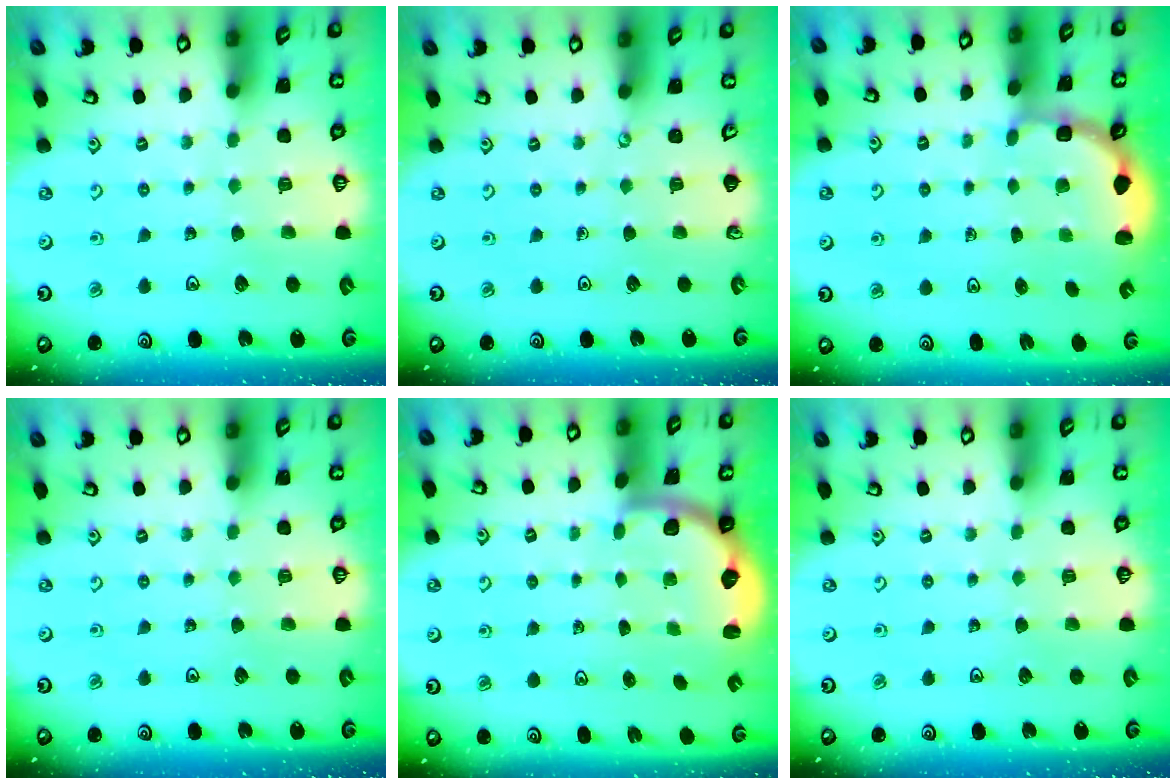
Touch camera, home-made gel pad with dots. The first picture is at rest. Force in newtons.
{"total": 0.0}
{"total": 3.0, "press": 2.3, "slide": 1.8}
{"total": 0.0}
{"total": 2.3, "press": 2.0, "slide": 1.3}
{"total": 0.0}